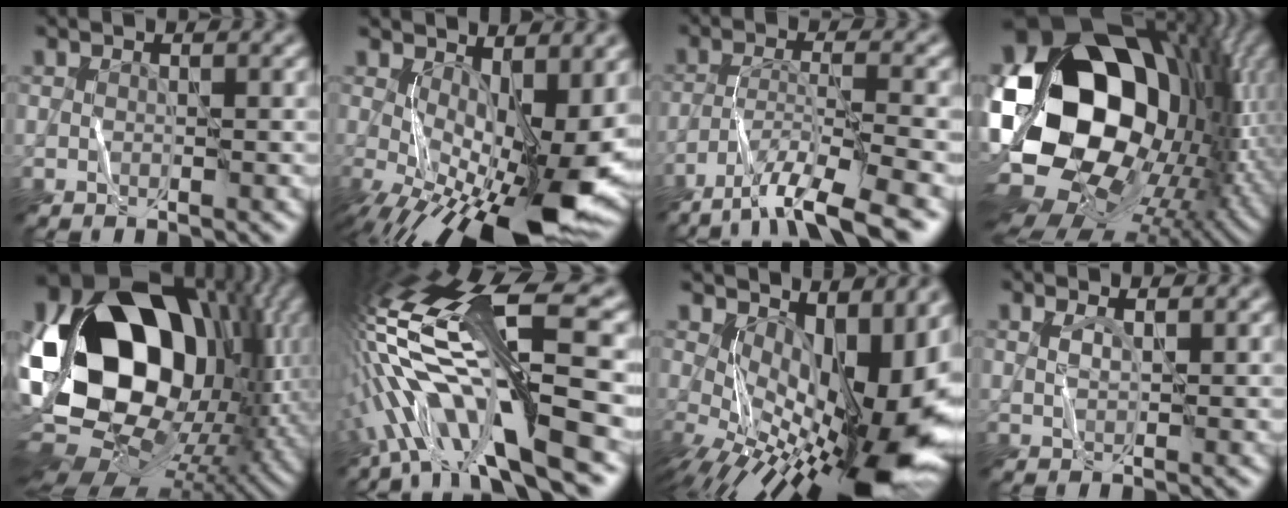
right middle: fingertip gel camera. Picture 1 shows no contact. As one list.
[{"total": 14.5, "force": [-2.3, 5.2, 13.3], "torque": [-0.188, -0.015, -0.008]}, {"total": 8.2, "force": [-6.3, 1.0, 5.1], "torque": [-0.085, 0.009, -0.099]}, {"total": 22.0, "force": [-0.9, 16.2, 14.9], "torque": [-0.271, -0.012, -0.026]}, {"total": 20.4, "force": [1.2, 14.4, 14.4], "torque": [-0.283, -0.025, 0.064]}, {"total": 14.2, "force": [-2.3, 3.1, 13.7], "torque": [-0.273, 0.039, -0.024]}, {"total": 13.6, "force": [0.0, 5.9, 12.2], "torque": [-0.155, -0.010, 0.020]}, {"total": 1.0, "force": [0.6, 0.0, 0.9], "torque": [-0.022, 0.004, 0.019]}]